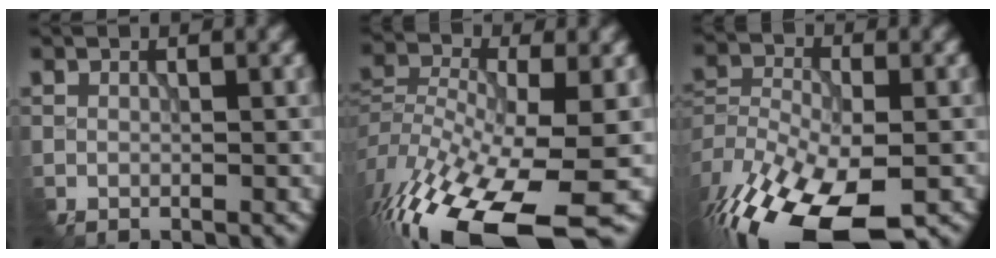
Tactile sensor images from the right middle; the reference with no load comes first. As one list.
[{"total": 16.1, "force": [-10.0, 5.6, 11.2], "torque": [-0.250, -0.024, -0.159]}, {"total": 15.5, "force": [-10.5, 7.0, 9.0], "torque": [-0.192, -0.038, -0.154]}]